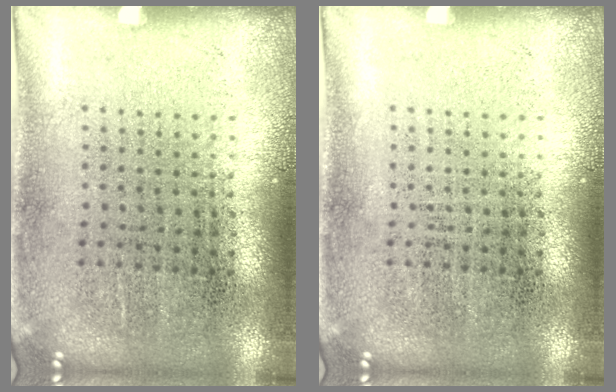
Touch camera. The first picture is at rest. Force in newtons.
{"total": 0.0}